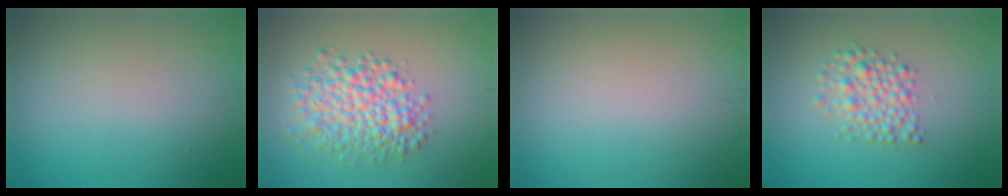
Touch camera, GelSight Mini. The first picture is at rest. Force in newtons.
{"total": 5.9, "press": 5.9, "slide": 0.2}
{"total": 0.0}
{"total": 3.1, "press": 3.1, "slide": 0.1}